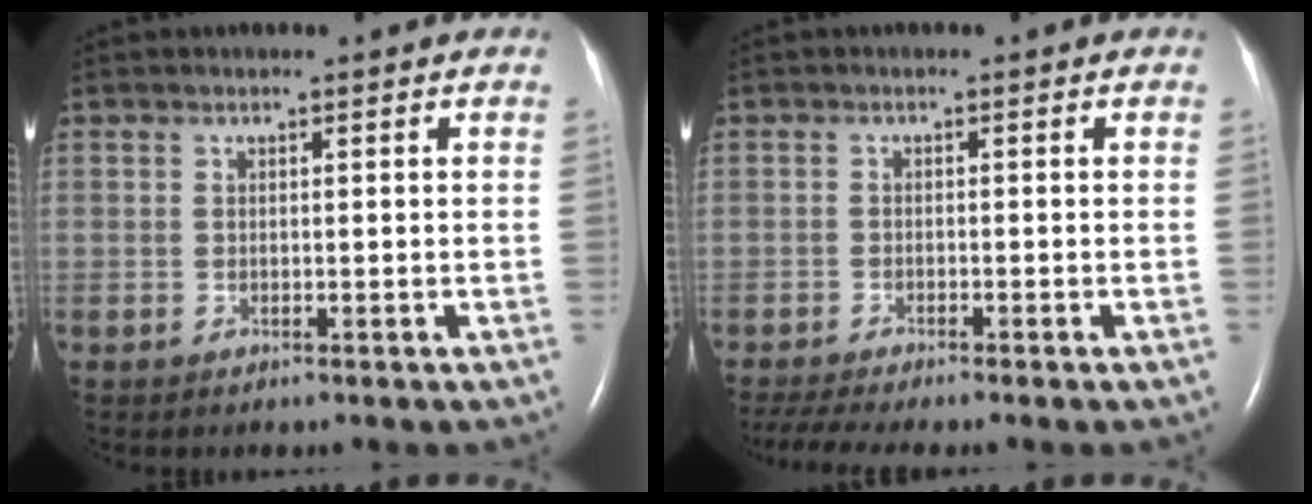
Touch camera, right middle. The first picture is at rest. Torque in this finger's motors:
{"motor_torque": [0.29, -0.28, 0.07, 0.02]}